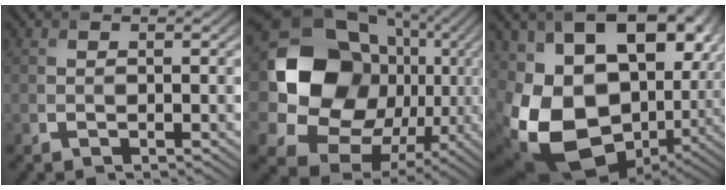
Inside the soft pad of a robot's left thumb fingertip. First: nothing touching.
{"total": 19.1, "force": [0.8, 15.7, 10.8], "torque": [-0.232, -0.019, 0.021]}
{"total": 21.8, "force": [-0.4, 15.1, 15.7], "torque": [-0.325, -0.054, 0.034]}